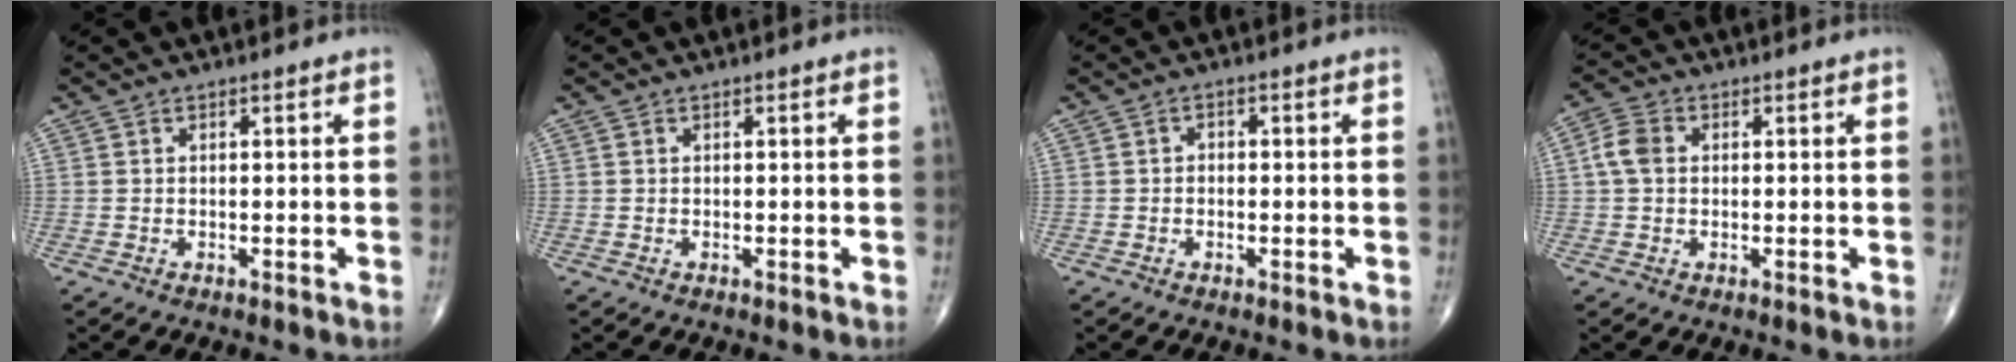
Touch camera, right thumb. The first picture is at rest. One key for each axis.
{"total": 0.0}
{"total": 1.1, "fx": -0.2, "fy": 0.9, "fz": 0.6, "tx": 0.000, "ty": 0.005, "tz": -0.007}
{"total": 4.3, "fx": 0.4, "fy": 3.2, "fz": 2.8, "tx": -0.060, "ty": 0.012, "tz": 0.002}